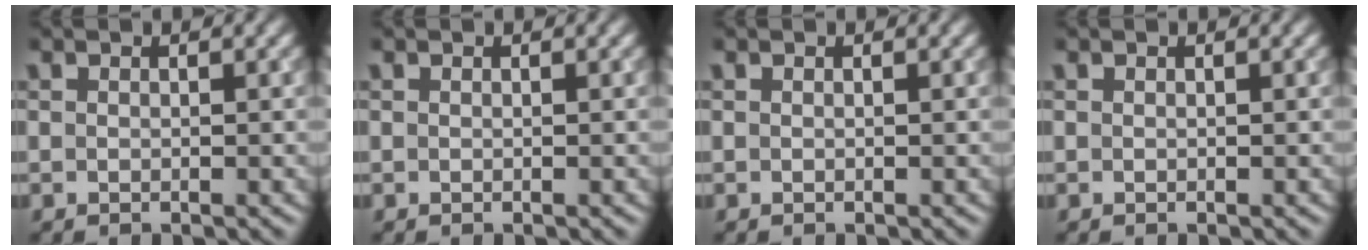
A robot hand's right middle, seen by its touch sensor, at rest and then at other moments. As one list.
[{"total": 0.0}, {"total": 0.0}, {"total": 0.0}]